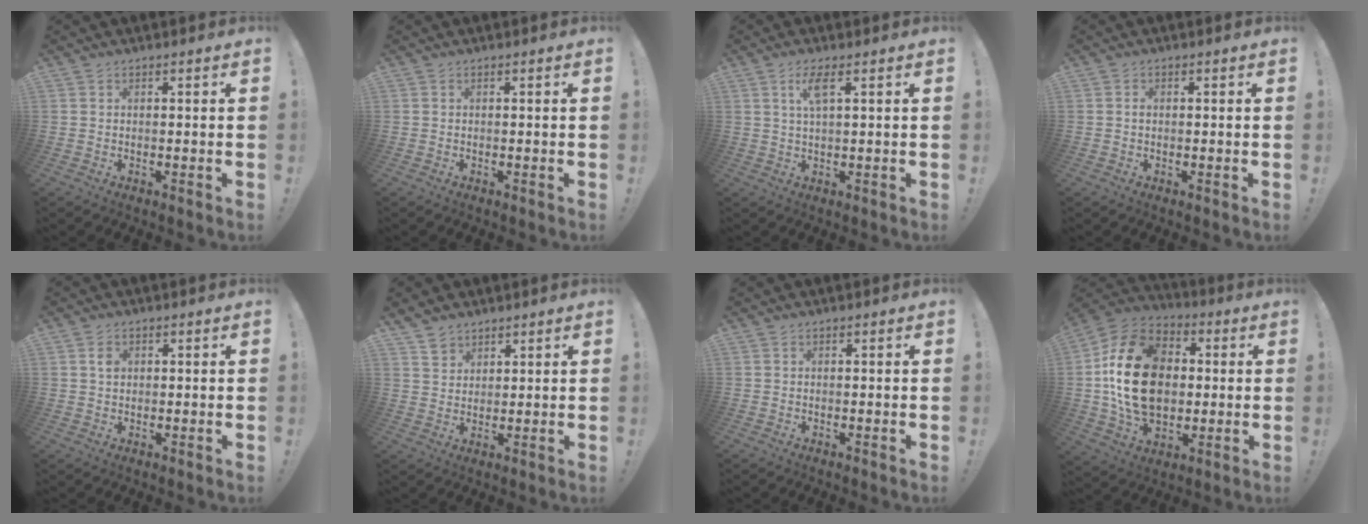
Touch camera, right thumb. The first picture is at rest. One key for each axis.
{"total": 0.0}
{"total": 4.7, "fx": 2.1, "fy": 0.9, "fz": 4.1, "tx": -0.078, "ty": 0.000, "tz": 0.033}
{"total": 0.0}
{"total": 2.1, "fx": 0.5, "fy": 1.6, "fz": 1.2, "tx": -0.001, "ty": -0.005, "tz": 0.003}
{"total": 4.8, "fx": 3.8, "fy": 2.9, "fz": 0.5, "tx": -0.012, "ty": -0.022, "tz": 0.074}
{"total": 0.0}
{"total": 24.1, "fx": 1.7, "fy": 17.3, "fz": 16.8, "tx": -0.290, "ty": 0.010, "tz": 0.039}